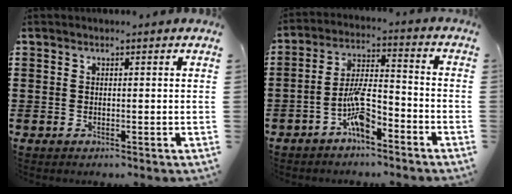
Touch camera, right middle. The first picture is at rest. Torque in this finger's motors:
{"motor_torque": [0.26, -0.33, 0.28, 0.17]}